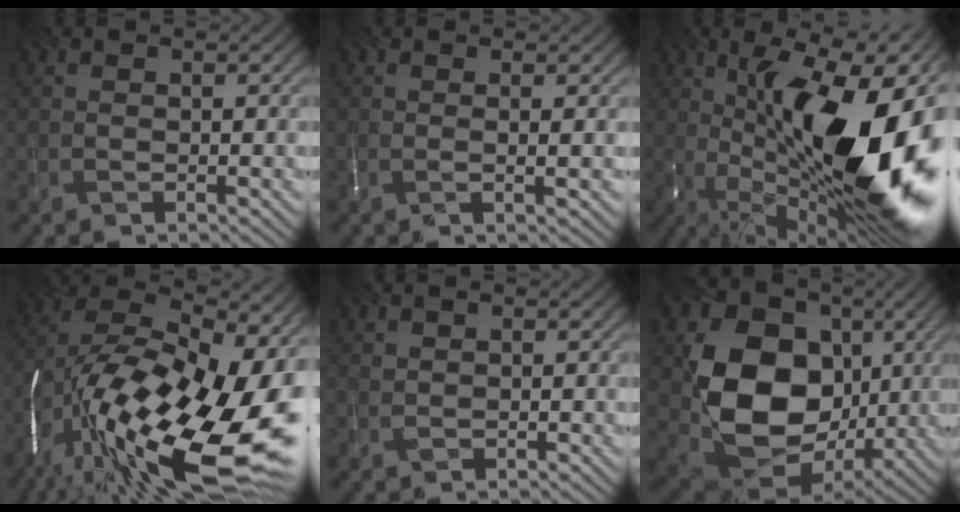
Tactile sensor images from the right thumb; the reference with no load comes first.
{"total": 1.7, "force": [0.6, 0.1, 1.6], "torque": [-0.027, 0.000, 0.005]}
{"total": 19.8, "force": [-1.4, 8.6, 17.7], "torque": [-0.252, 0.006, -0.045]}
{"total": 22.3, "force": [-8.4, 9.3, 18.4], "torque": [-0.337, 0.001, -0.163]}
{"total": 0.7, "force": [0.5, 0.5, 0.0], "torque": [-0.003, 0.001, 0.015]}
{"total": 16.0, "force": [0.1, 12.2, 10.4], "torque": [-0.206, -0.027, 0.006]}